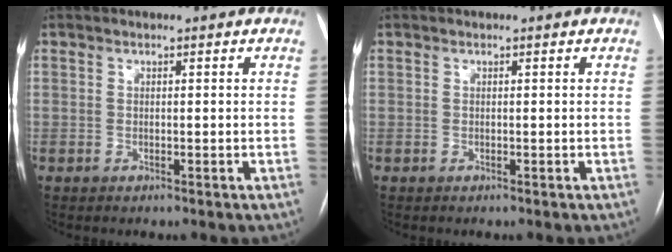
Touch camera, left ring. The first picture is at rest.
{"total": 0.0}